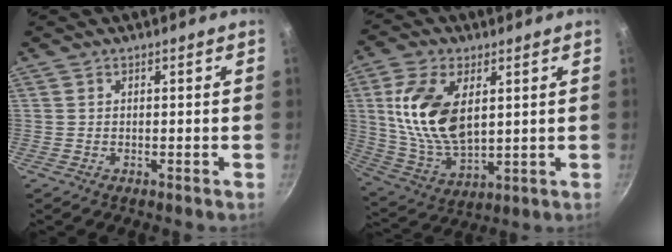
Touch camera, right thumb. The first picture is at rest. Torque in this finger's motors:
{"motor_torque": [0.21, 0.39, 1.94, 0.09, 0.40]}